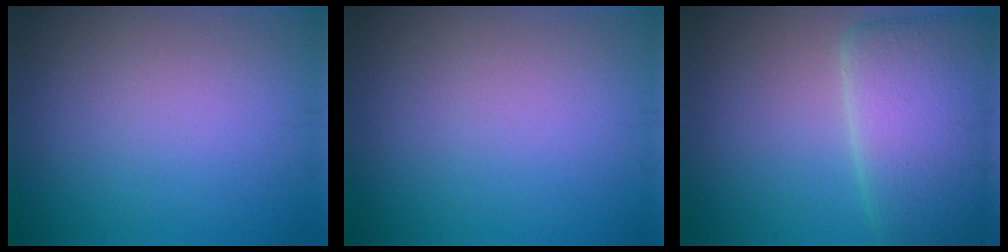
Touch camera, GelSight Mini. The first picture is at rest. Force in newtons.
{"total": 0.0}
{"total": 9.0, "press": 9.0, "slide": 0.2}